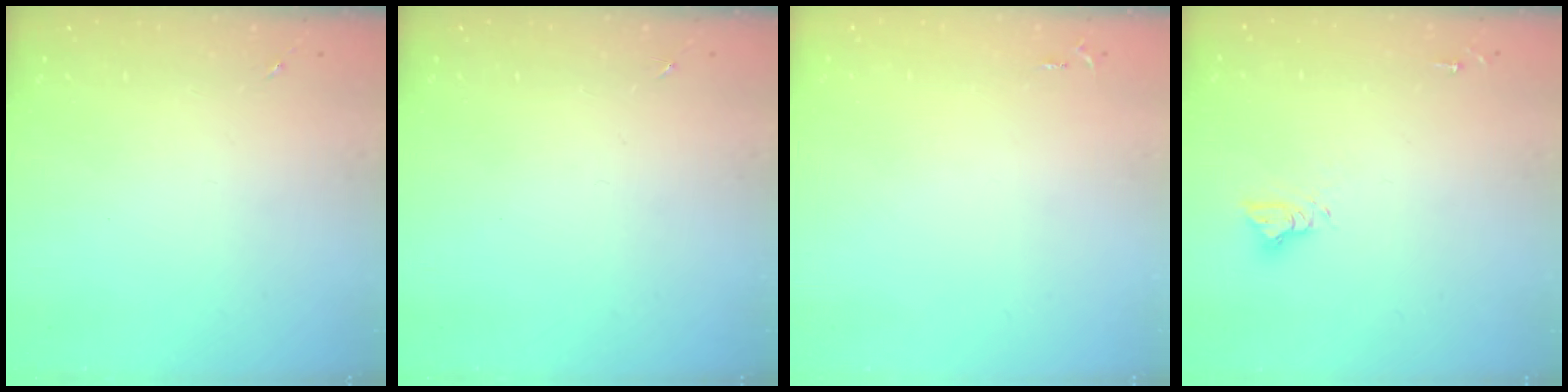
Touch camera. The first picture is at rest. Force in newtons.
{"total": 0.0}
{"total": 2.5, "press": 2.5, "slide": 0.3}
{"total": 5.5, "press": 5.5, "slide": 0.5}